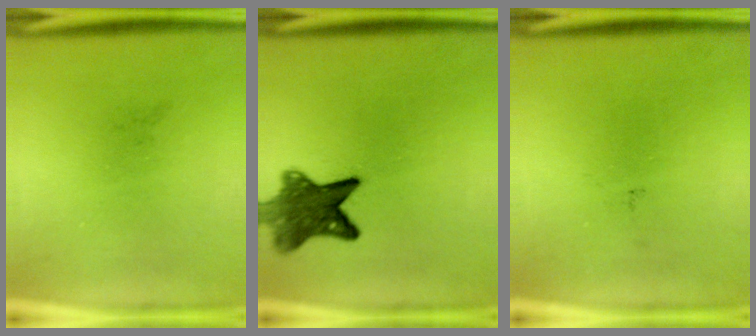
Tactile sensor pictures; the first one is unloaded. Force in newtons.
{"total": 8.1}
{"total": 0.0}